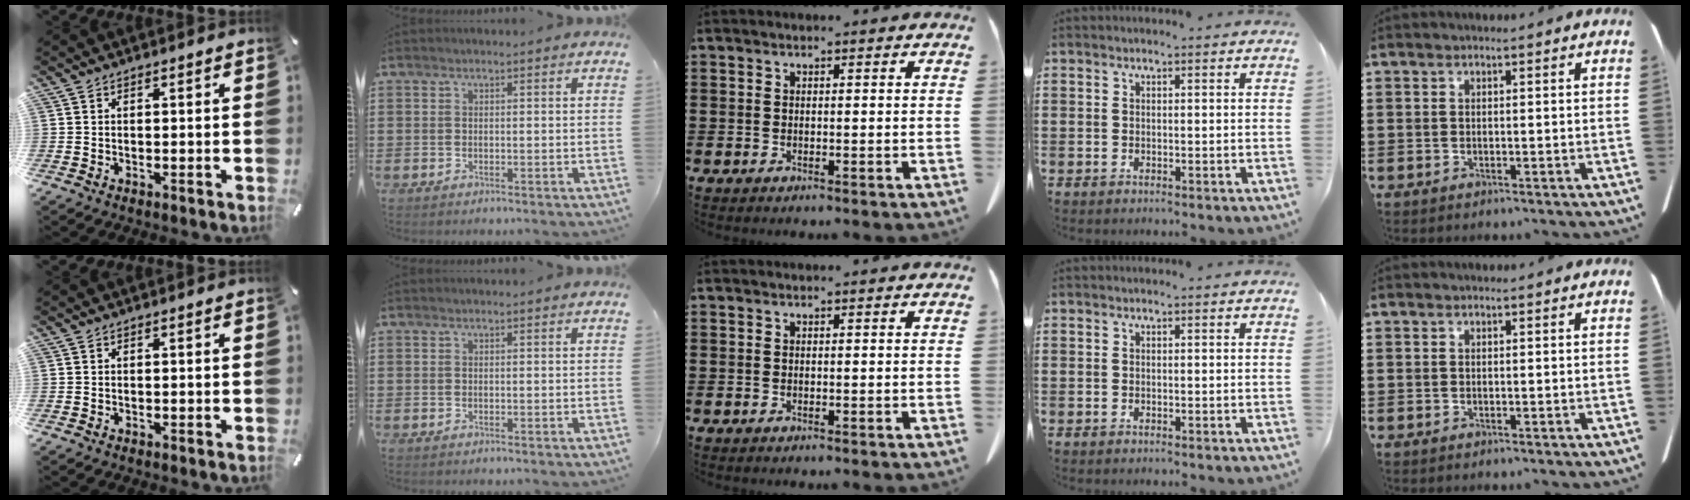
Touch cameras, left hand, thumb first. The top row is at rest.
{}